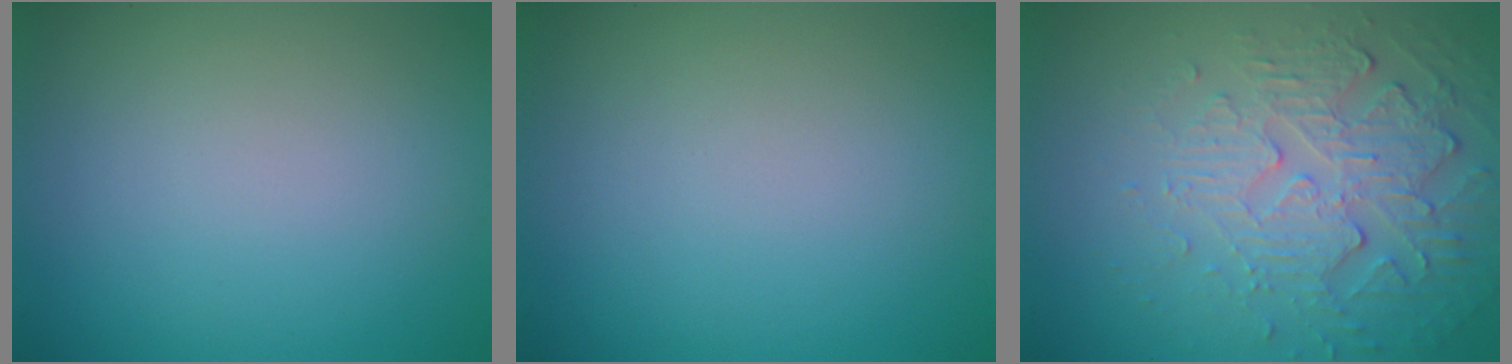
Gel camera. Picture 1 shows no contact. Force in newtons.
{"total": 0.0}
{"total": 5.8, "press": 3.7, "slide": 4.4}